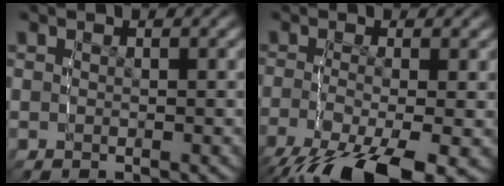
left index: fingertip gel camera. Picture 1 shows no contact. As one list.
[{"total": 7.8, "force": [-4.6, 2.9, 5.6], "torque": [-0.125, -0.039, -0.053]}]